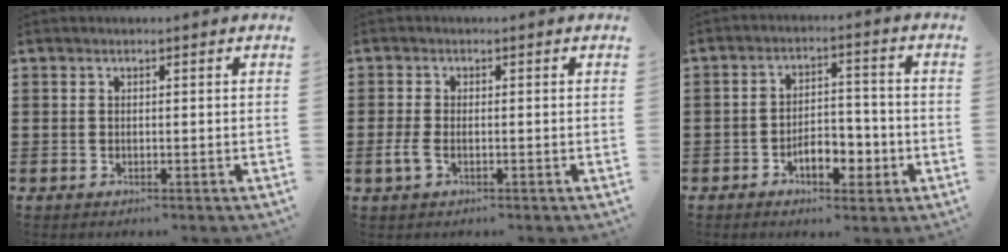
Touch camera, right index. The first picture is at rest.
{"total": 2.2, "force": [-0.8, 1.1, 1.7], "torque": [-0.048, -0.006, -0.018]}
{"total": 6.4, "force": [-3.0, 3.3, 4.7], "torque": [-0.069, 0.010, -0.053]}